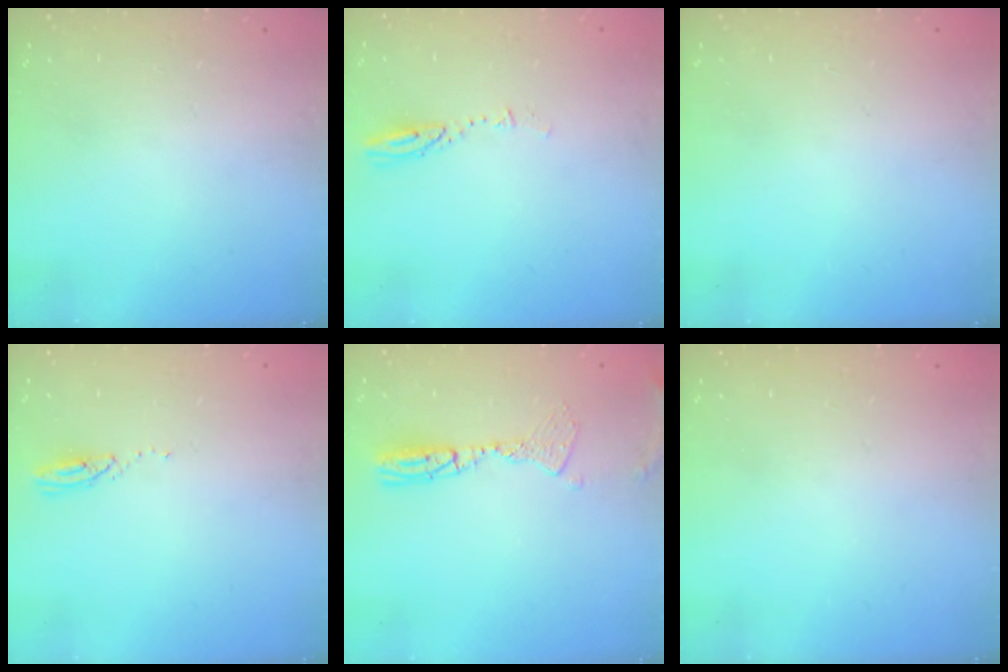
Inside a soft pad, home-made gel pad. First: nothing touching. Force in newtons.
{"total": 3.1, "press": 3.1, "slide": 0.4}
{"total": 0.0}
{"total": 3.0, "press": 3.0, "slide": 0.1}
{"total": 10.0, "press": 9.7, "slide": 2.6}
{"total": 0.0}